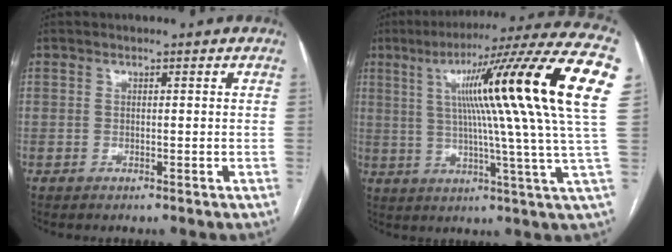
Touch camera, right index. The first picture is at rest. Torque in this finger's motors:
{"motor_torque": [2.14, 0.00, 1.05, 0.21]}